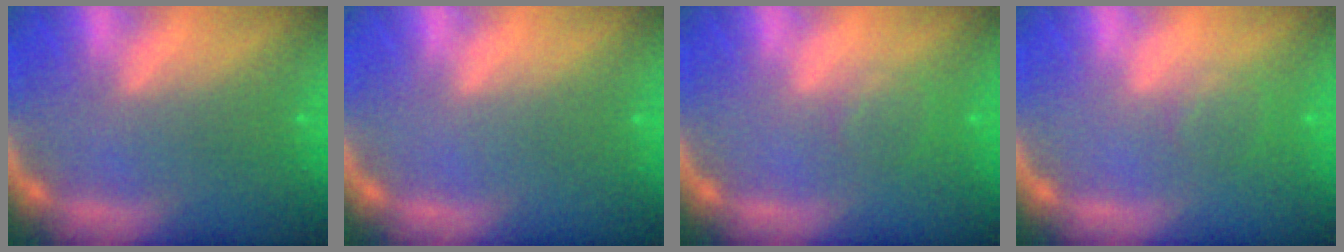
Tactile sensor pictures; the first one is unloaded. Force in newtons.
{"total": 0.0}
{"total": 2.0}
{"total": 2.0}